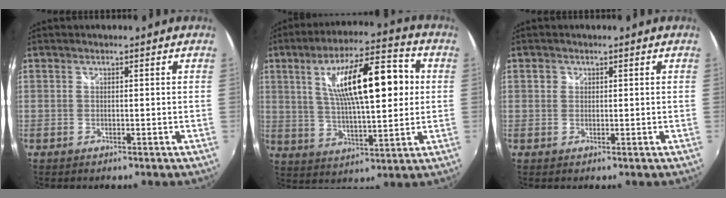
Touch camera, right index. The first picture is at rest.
{"total": 17.4, "force": [3.7, 5.1, 16.2], "torque": [-0.271, 0.024, 0.065]}
{"total": 1.2, "force": [0.1, 1.2, 0.2], "torque": [-0.002, 0.002, -0.002]}